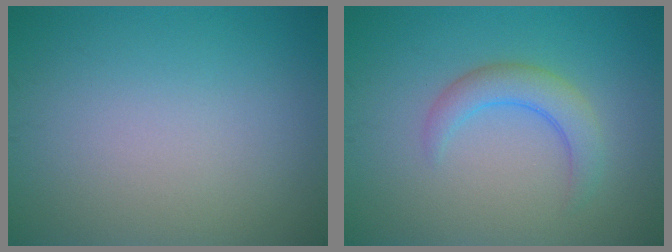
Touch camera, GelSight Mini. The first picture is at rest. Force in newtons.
{"total": 3.0, "press": 3.0, "slide": 0.3}